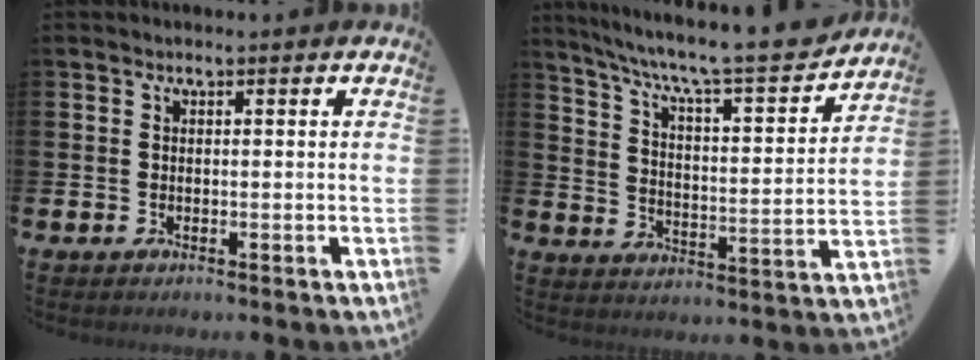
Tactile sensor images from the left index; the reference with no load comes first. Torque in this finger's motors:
{"motor_torque": [0.43, -0.45, 0.62, 0.11]}